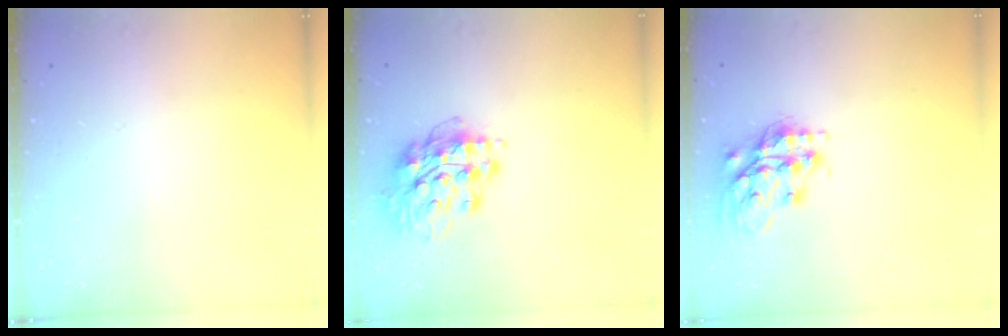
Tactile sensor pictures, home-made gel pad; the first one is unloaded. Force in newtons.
{"total": 15.0, "press": 14.9, "slide": 1.6}
{"total": 16.1, "press": 16.0, "slide": 1.3}